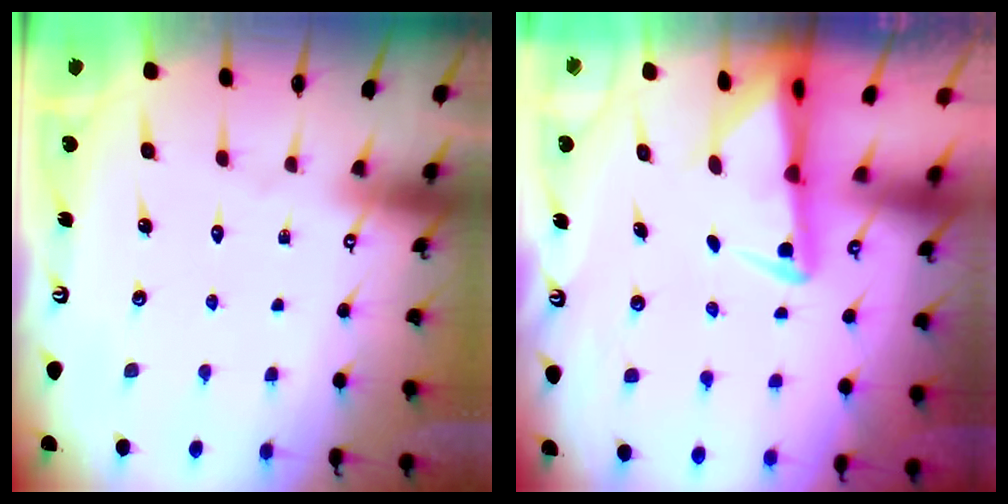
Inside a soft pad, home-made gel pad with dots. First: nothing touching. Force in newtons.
{"total": 2.9, "press": 2.9, "slide": 0.6}